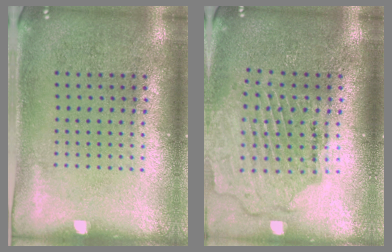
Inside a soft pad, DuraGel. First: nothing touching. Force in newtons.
{"total": 1.6, "press": 1.5, "slide": 0.3}